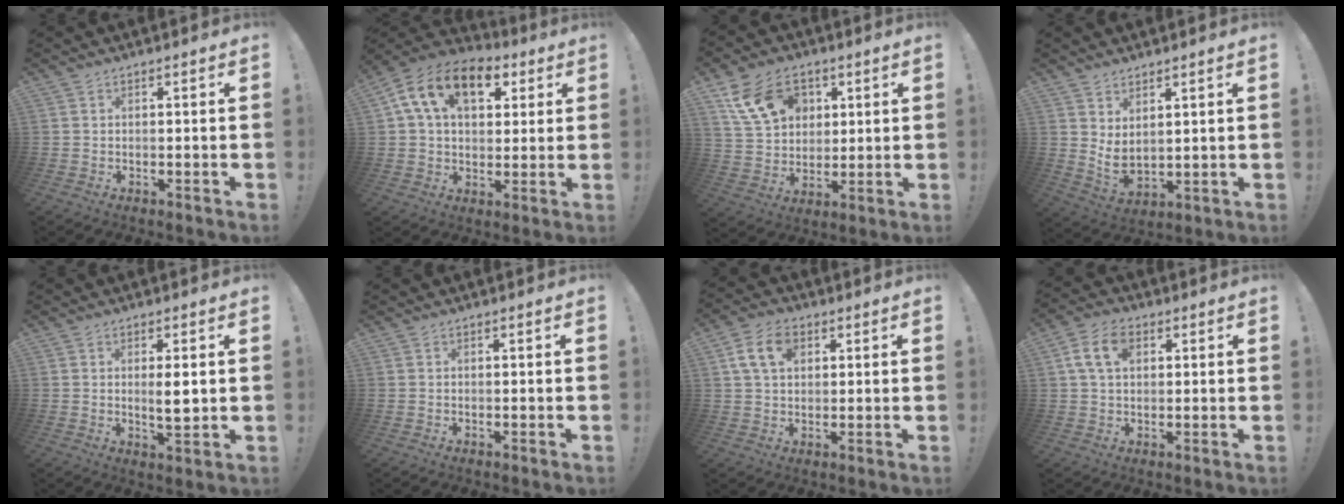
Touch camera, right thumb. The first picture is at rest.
{"total": 16.5, "force": [6.5, 10.4, 11.1], "torque": [-0.177, -0.011, 0.115]}
{"total": 15.9, "force": [7.1, 11.8, 7.9], "torque": [-0.127, -0.021, 0.141]}
{"total": 5.1, "force": [3.1, 2.4, 3.3], "torque": [-0.052, -0.031, 0.056]}
{"total": 4.5, "force": [0.8, 0.8, 4.4], "torque": [-0.058, -0.016, 0.009]}
{"total": 0.0}
{"total": 9.5, "force": [3.3, 6.5, 6.1], "torque": [-0.108, 0.007, 0.063]}
{"total": 9.0, "force": [2.8, 6.0, 6.1], "torque": [-0.105, 0.005, 0.053]}